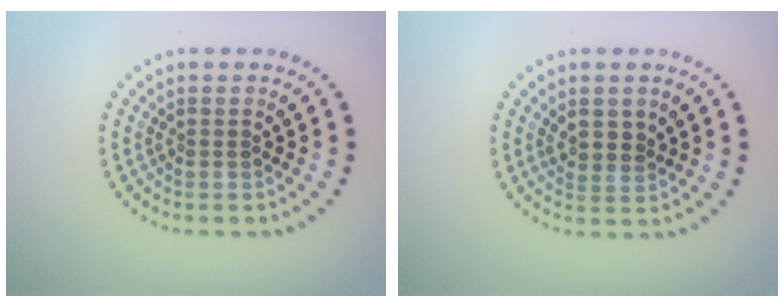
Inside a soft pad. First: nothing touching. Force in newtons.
{"total": 1.6, "press": 1.4, "slide": 0.9}